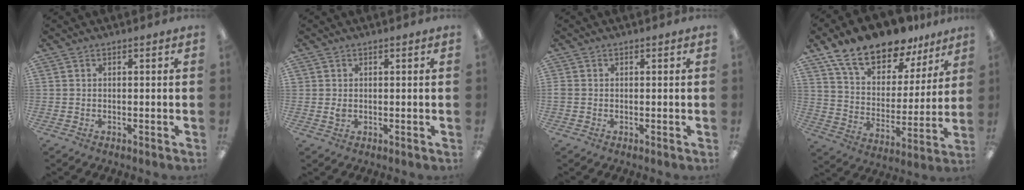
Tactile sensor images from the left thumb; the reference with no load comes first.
{"total": 1.5, "force": [0.2, 1.3, 0.6], "torque": [-0.005, 0.001, 0.001]}
{"total": 1.0, "force": [-0.2, 0.9, 0.4], "torque": [-0.005, 0.004, -0.004]}
{"total": 16.5, "force": [13.4, 7.2, 6.6], "torque": [-0.126, -0.090, 0.239]}